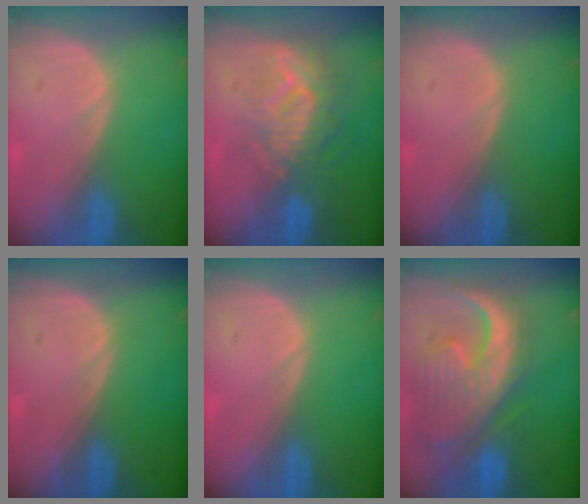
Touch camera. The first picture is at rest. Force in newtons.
{"total": 9.5, "press": 8.4, "slide": 4.4}
{"total": 0.0}
{"total": 0.0}
{"total": 0.0}
{"total": 13.3, "press": 11.5, "slide": 6.7}